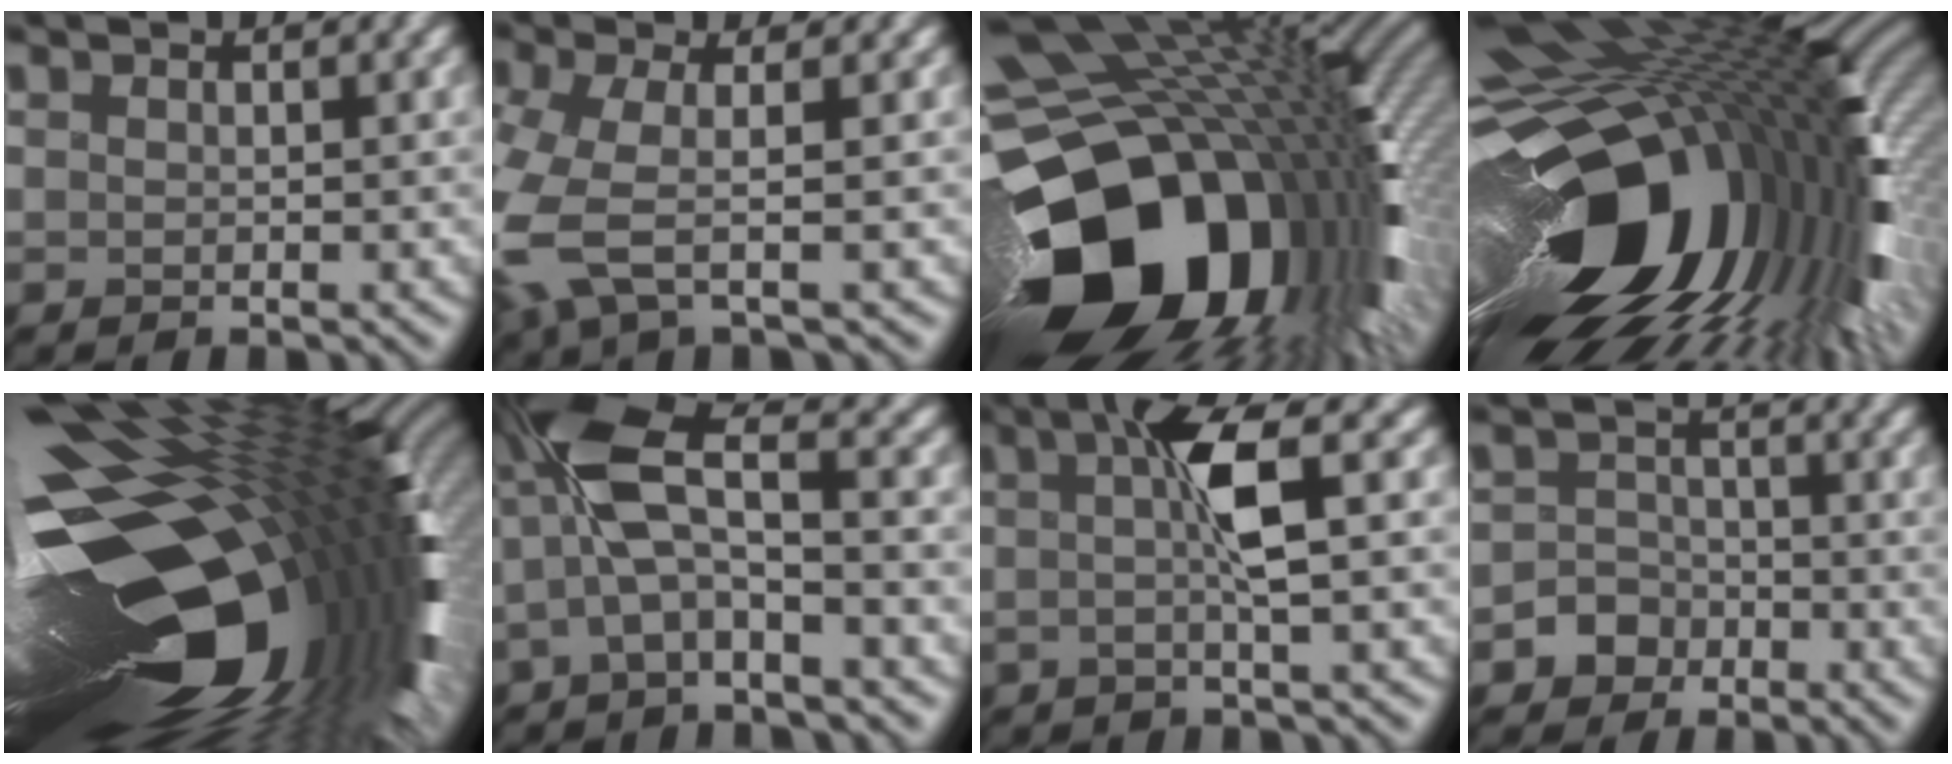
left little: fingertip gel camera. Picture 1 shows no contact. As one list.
[{"total": 5.8, "force": [-2.3, 1.8, 5.0], "torque": [-0.142, -0.007, -0.050]}, {"total": 19.3, "force": [-8.0, 11.9, 12.8], "torque": [-0.263, -0.042, -0.122]}, {"total": 17.5, "force": [-5.4, 9.0, 14.0], "torque": [-0.250, -0.029, -0.092]}, {"total": 18.9, "force": [-4.4, 8.3, 16.4], "torque": [-0.279, -0.047, -0.071]}, {"total": 6.2, "force": [-1.2, 2.0, 5.7], "torque": [-0.127, 0.014, -0.031]}, {"total": 4.1, "force": [-0.1, 0.0, 4.1], "torque": [-0.085, 0.006, 0.002]}, {"total": 2.8, "force": [-2.3, 1.6, -0.3], "torque": [0.015, 0.003, -0.039]}]